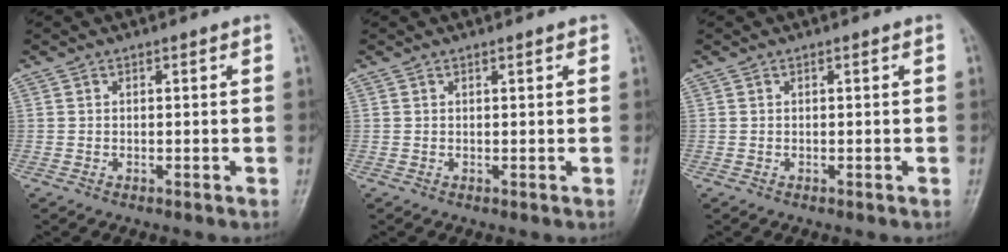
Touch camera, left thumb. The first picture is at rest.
{"total": 0.8, "force": [0.6, 0.2, 0.5], "torque": [-0.006, -0.001, 0.006]}
{"total": 0.0}